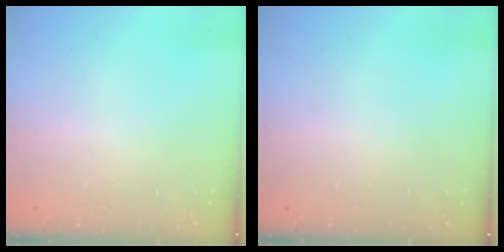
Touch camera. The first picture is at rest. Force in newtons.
{"total": 0.0}